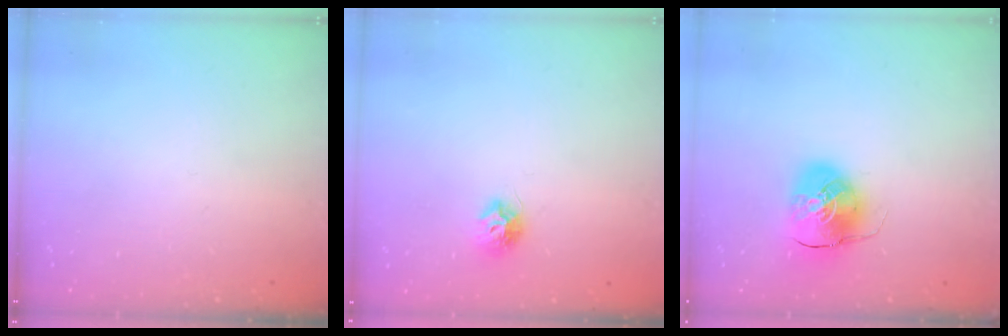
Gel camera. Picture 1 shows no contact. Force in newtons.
{"total": 7.5, "press": 7.5, "slide": 0.7}
{"total": 9.6, "press": 9.4, "slide": 1.7}